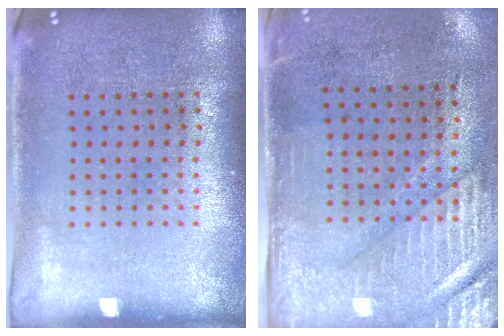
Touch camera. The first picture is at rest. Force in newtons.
{"total": 2.9, "press": 2.5, "slide": 1.5}